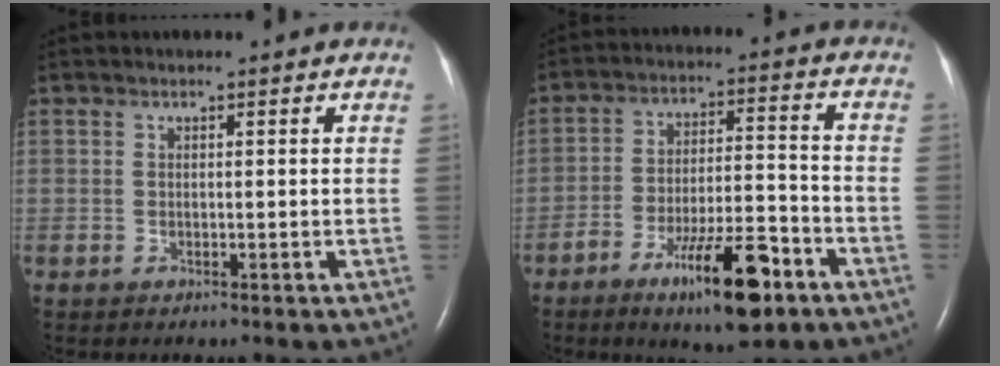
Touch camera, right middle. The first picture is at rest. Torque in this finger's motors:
{"motor_torque": [1.41, -0.73, 0.30, 0.20]}